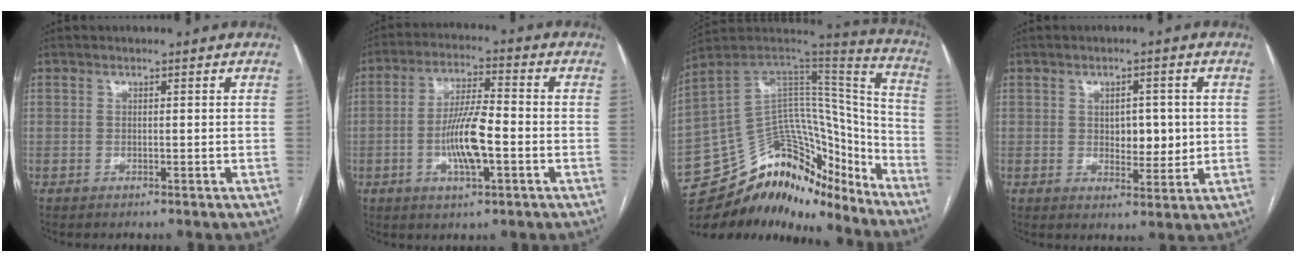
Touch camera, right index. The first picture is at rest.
{"total": 9.3, "force": [-2.3, 1.9, 8.9], "torque": [-0.171, 0.005, -0.042]}
{"total": 25.3, "force": [-19.9, 11.5, 10.7], "torque": [-0.164, 0.054, -0.303]}
{"total": 5.2, "force": [0.5, 2.7, 4.4], "torque": [-0.057, -0.003, 0.013]}